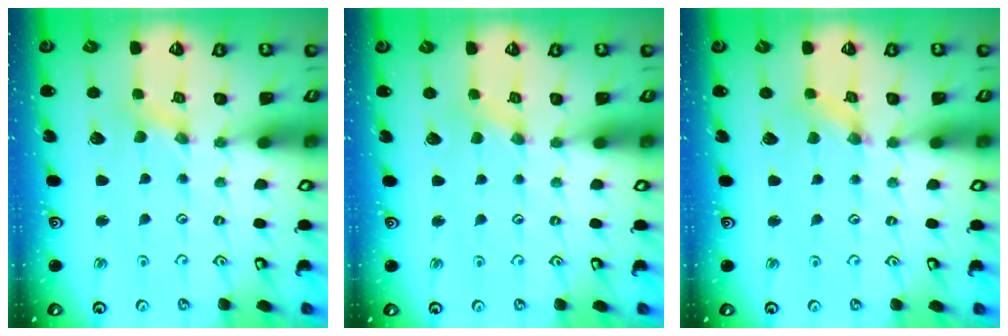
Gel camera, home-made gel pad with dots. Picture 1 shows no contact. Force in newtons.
{"total": 0.0}
{"total": 1.0, "press": 1.0, "slide": 0.2}